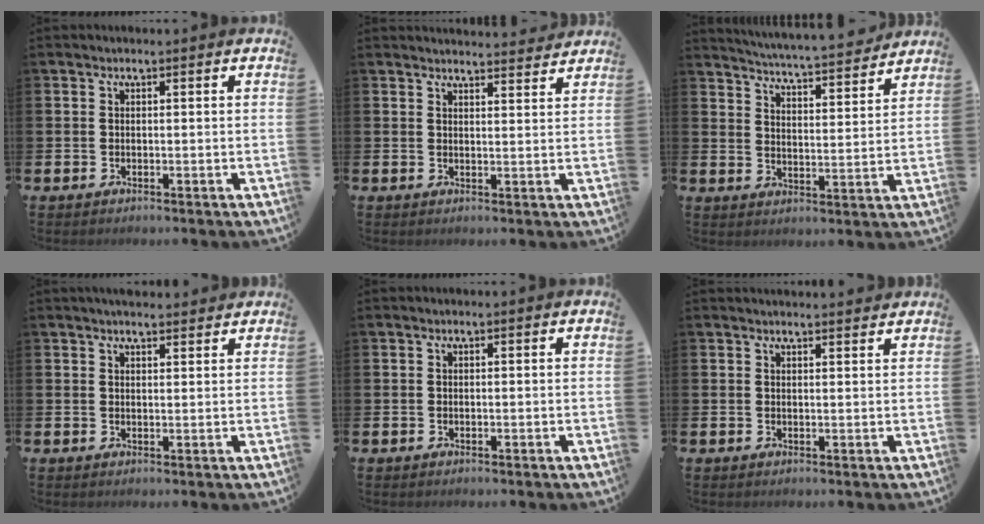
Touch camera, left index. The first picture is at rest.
{"total": 3.1, "force": [3.1, 0.1, -0.1], "torque": [0.009, -0.026, 0.053]}
{"total": 5.6, "force": [5.5, -0.1, 0.8], "torque": [-0.030, -0.049, 0.092]}
{"total": 2.7, "force": [2.6, 0.5, 0.4], "torque": [0.001, -0.013, 0.044]}
{"total": 0.0}
{"total": 1.7, "force": [1.7, 0.1, 0.1], "torque": [0.010, -0.013, 0.028]}